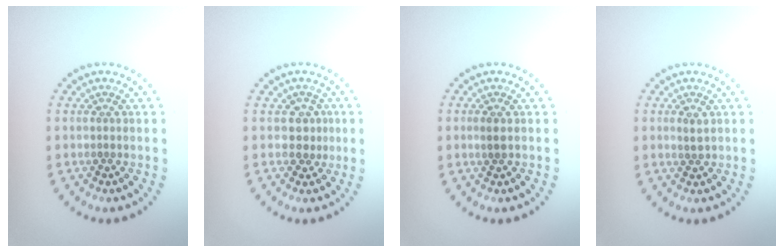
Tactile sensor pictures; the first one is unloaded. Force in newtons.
{"total": 1.7, "press": 1.4, "slide": 1.1}
{"total": 0.7, "press": 0.7, "slide": 0.3}
{"total": 1.0, "press": 1.0, "slide": 0.3}